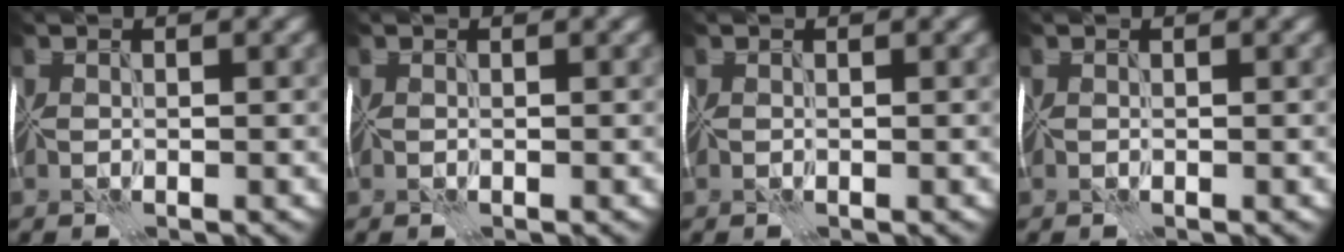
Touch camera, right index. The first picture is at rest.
{"total": 0.0}
{"total": 0.0}
{"total": 0.0}